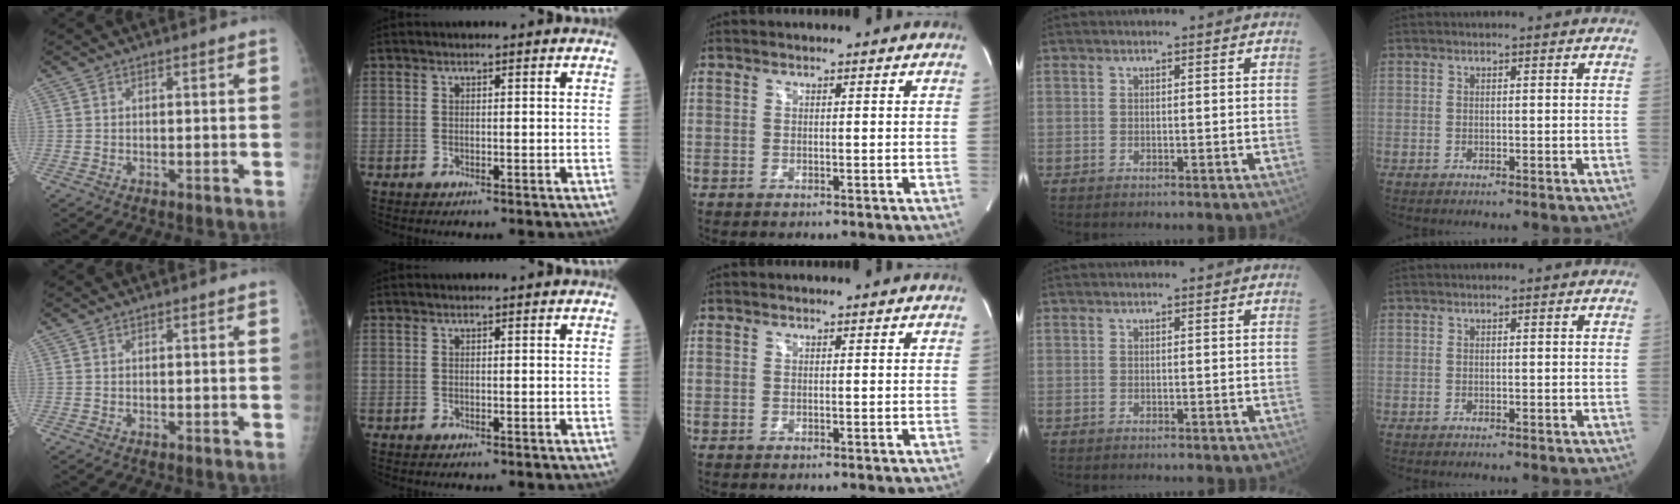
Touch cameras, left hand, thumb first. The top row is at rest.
{}